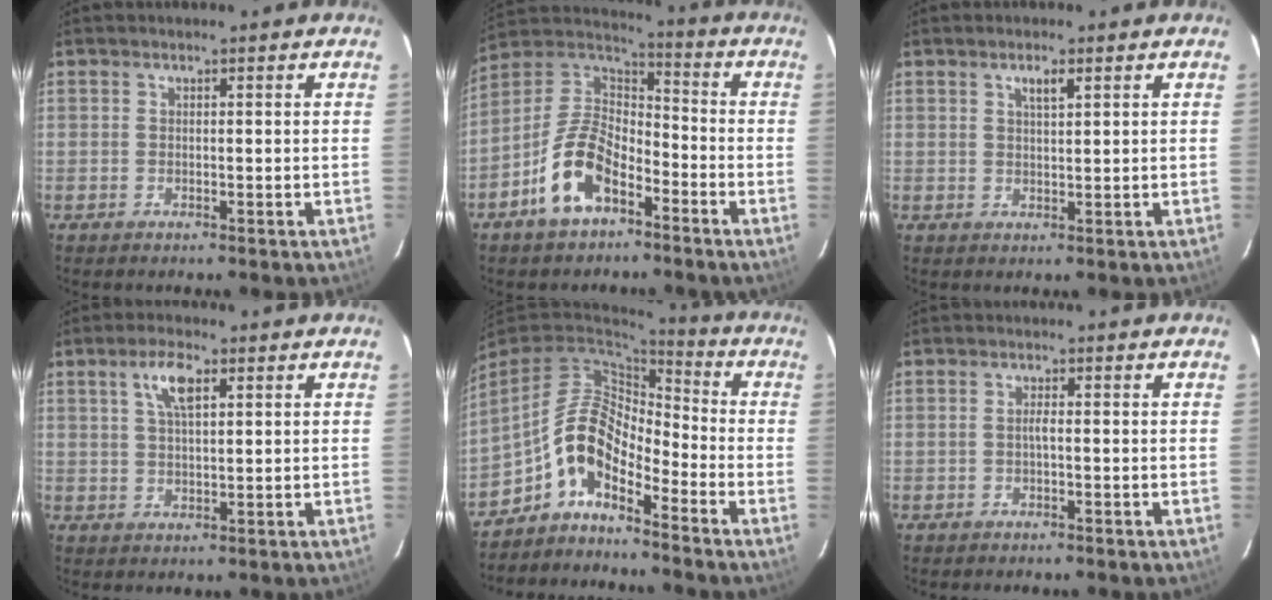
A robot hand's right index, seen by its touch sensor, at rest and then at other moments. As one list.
[{"total": 13.3, "force": [-7.1, 6.9, 8.9], "torque": [-0.187, 0.021, -0.130]}, {"total": 2.3, "force": [1.2, 0.5, 1.8], "torque": [-0.029, 0.003, 0.021]}, {"total": 5.2, "force": [2.3, 1.8, 4.3], "torque": [-0.081, 0.009, 0.043]}, {"total": 8.6, "force": [-5.0, 3.8, 5.9], "torque": [-0.115, 0.020, -0.105]}, {"total": 1.0, "force": [-0.3, 0.0, 1.0], "torque": [-0.018, 0.004, -0.007]}]